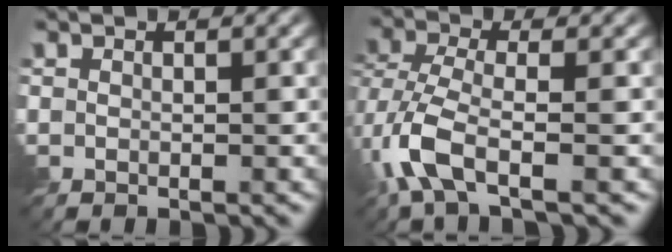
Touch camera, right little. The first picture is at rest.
{"total": 5.3, "force": [-2.1, 2.0, 4.4], "torque": [-0.112, -0.003, -0.054]}